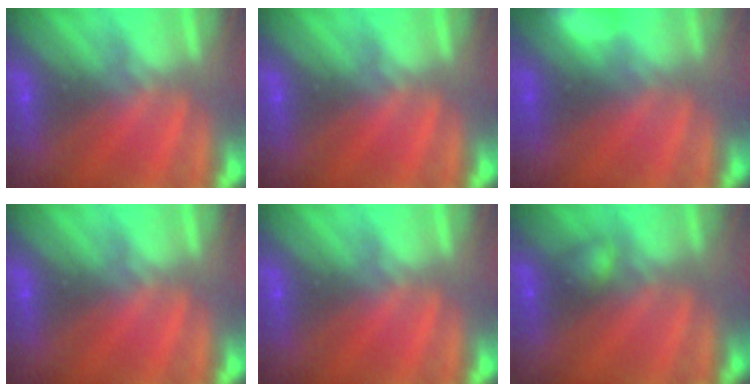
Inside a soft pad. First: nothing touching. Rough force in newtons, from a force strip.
{"total": 0.0}
{"total": 7.0}
{"total": 0.0}
{"total": 0.0}
{"total": 2.2}